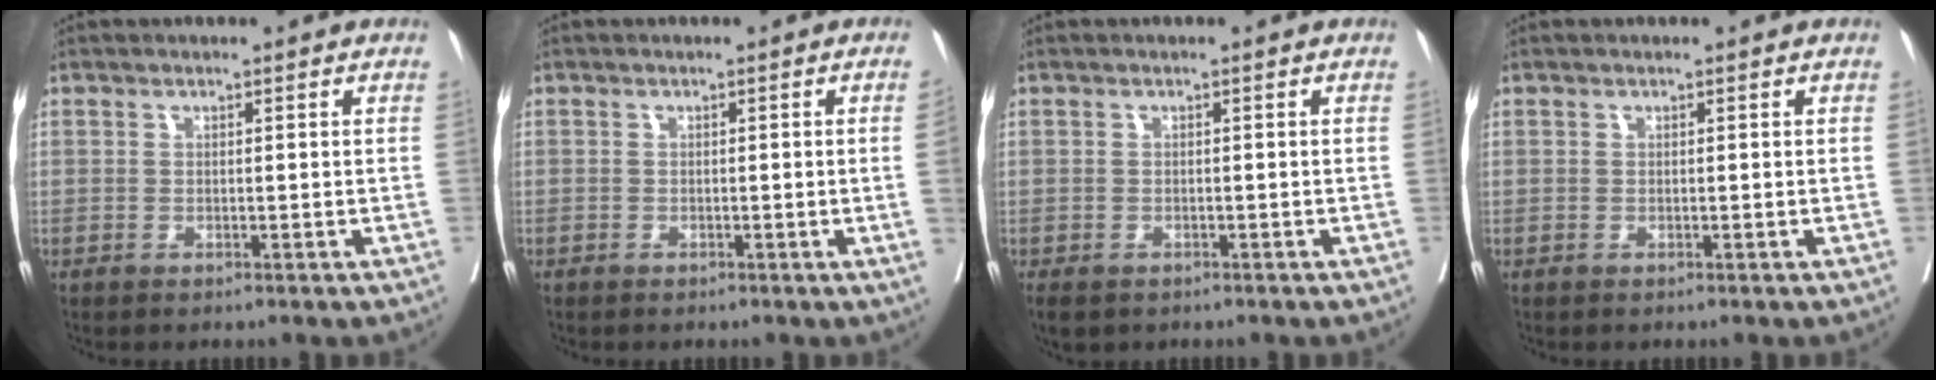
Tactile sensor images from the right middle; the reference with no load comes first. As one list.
[{"total": 1.3, "force": [-0.3, -0.5, 1.2], "torque": [-0.013, -0.001, -0.006]}, {"total": 4.8, "force": [-3.2, 3.1, 2.0], "torque": [-0.039, -0.007, -0.045]}, {"total": 0.0}]